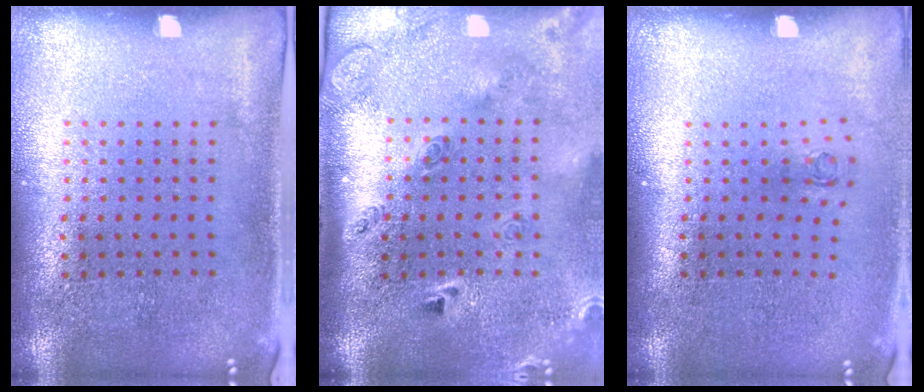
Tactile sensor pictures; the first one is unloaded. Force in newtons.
{"total": 3.0, "press": 2.0, "slide": 2.2}
{"total": 0.6, "press": 0.3, "slide": 0.6}